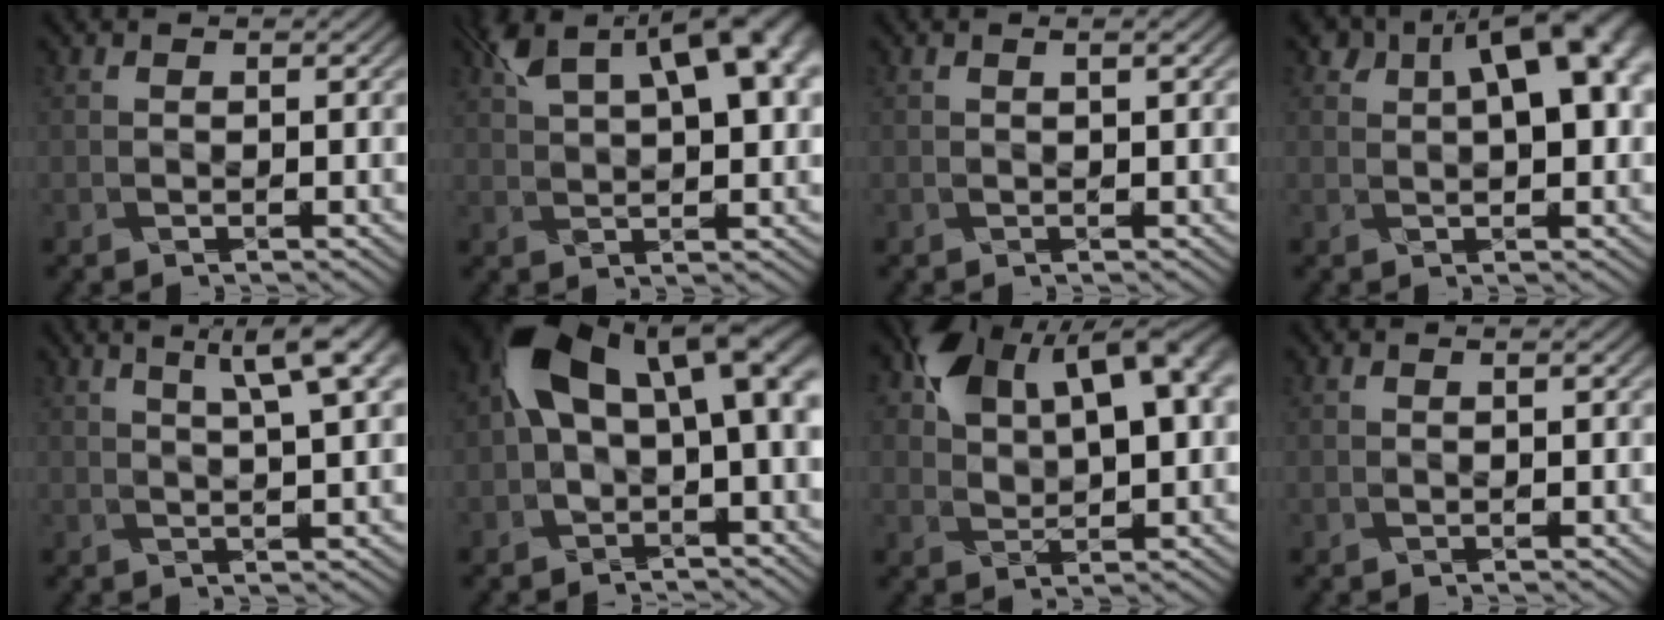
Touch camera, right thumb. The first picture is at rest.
{"total": 13.3, "force": [6.3, 5.3, 10.5], "torque": [-0.190, 0.016, 0.111]}
{"total": 1.2, "force": [0.5, 0.1, 1.1], "torque": [-0.021, 0.005, 0.007]}
{"total": 10.9, "force": [3.6, 5.6, 8.6], "torque": [-0.115, 0.020, 0.047]}
{"total": 7.2, "force": [3.4, 1.2, 6.3], "torque": [-0.091, 0.021, 0.054]}
{"total": 13.8, "force": [2.1, 7.6, 11.3], "torque": [-0.215, 0.004, 0.036]}
{"total": 13.0, "force": [5.2, 7.5, 9.3], "torque": [-0.171, 0.013, 0.094]}
{"total": 0.6, "force": [0.1, 0.1, 0.6], "torque": [-0.011, 0.001, 0.002]}